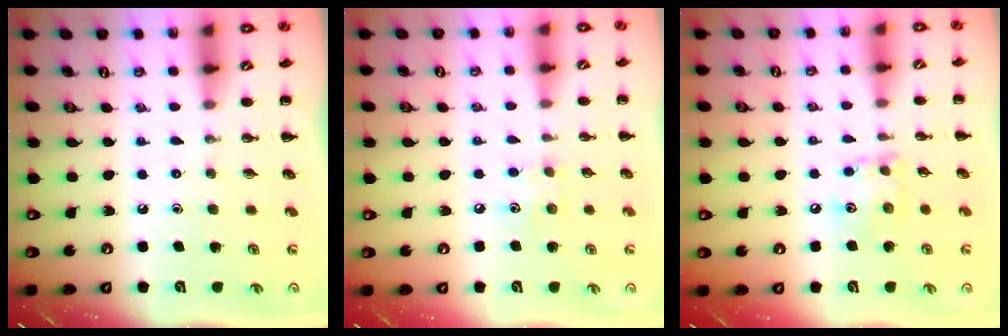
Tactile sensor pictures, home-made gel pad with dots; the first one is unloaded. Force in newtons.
{"total": 5.7, "press": 5.6, "slide": 1.5}
{"total": 8.3, "press": 8.2, "slide": 0.4}